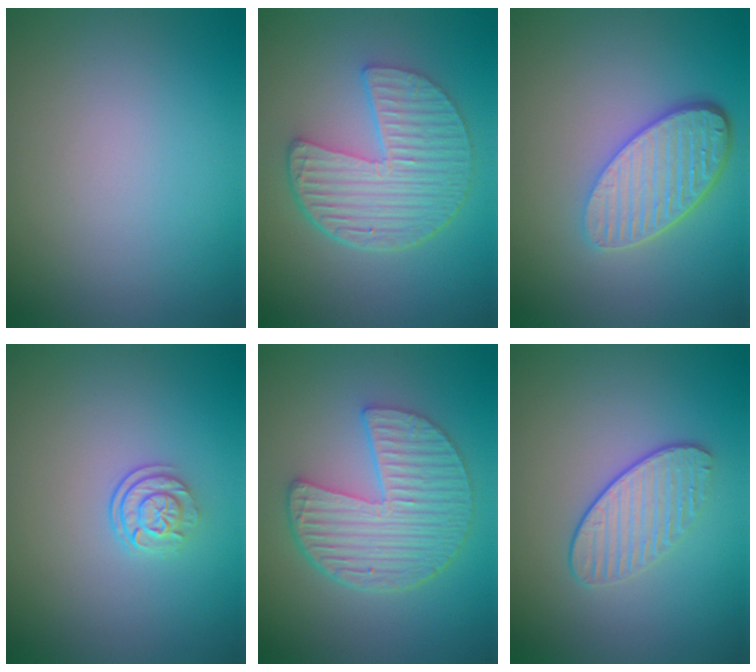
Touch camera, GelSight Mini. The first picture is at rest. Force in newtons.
{"total": 6.6, "press": 4.8, "slide": 4.5}
{"total": 5.3, "press": 3.9, "slide": 3.6}
{"total": 2.3, "press": 1.7, "slide": 1.5}
{"total": 6.3, "press": 4.8, "slide": 4.1}
{"total": 2.2, "press": 1.8, "slide": 1.2}